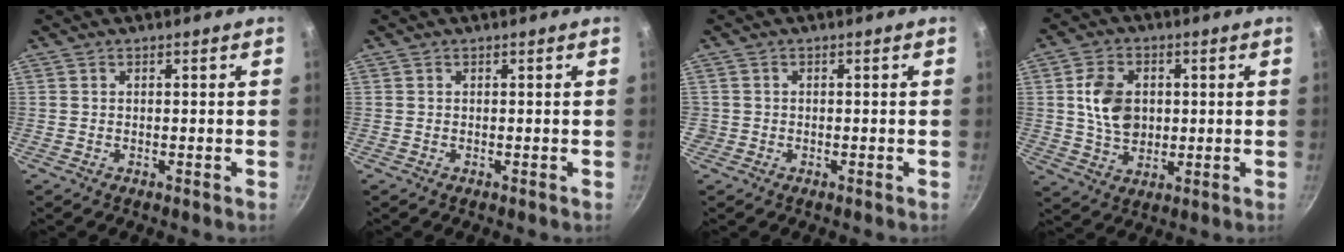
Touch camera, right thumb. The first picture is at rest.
{"total": 0.0}
{"total": 1.1, "force": [-0.2, 1.1, 0.0], "torque": [0.004, 0.006, -0.002]}
{"total": 9.8, "force": [1.4, 7.2, 6.5], "torque": [-0.097, 0.000, 0.026]}